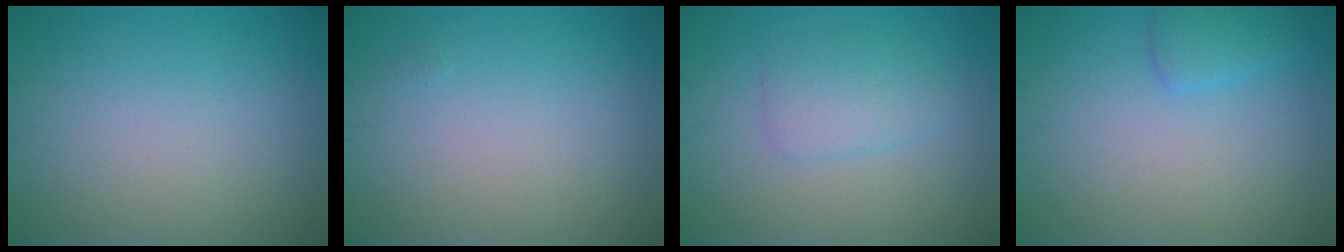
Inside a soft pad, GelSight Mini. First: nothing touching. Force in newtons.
{"total": 0.0}
{"total": 2.3, "press": 2.3, "slide": 0.1}
{"total": 1.8, "press": 1.8, "slide": 0.2}